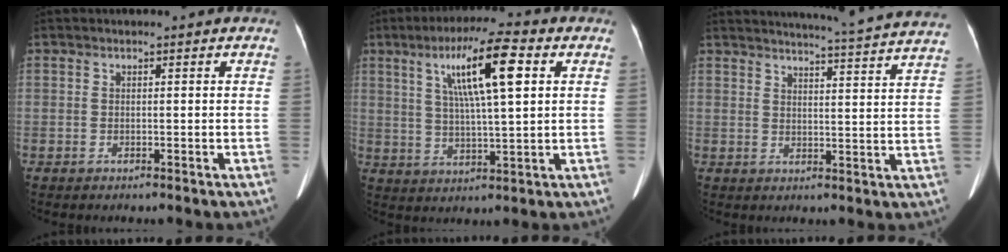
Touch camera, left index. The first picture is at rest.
{"total": 11.7, "force": [4.1, 1.2, 10.9], "torque": [-0.193, 0.018, 0.070]}
{"total": 20.0, "force": [18.9, -1.2, 6.5], "torque": [-0.103, -0.060, 0.219]}